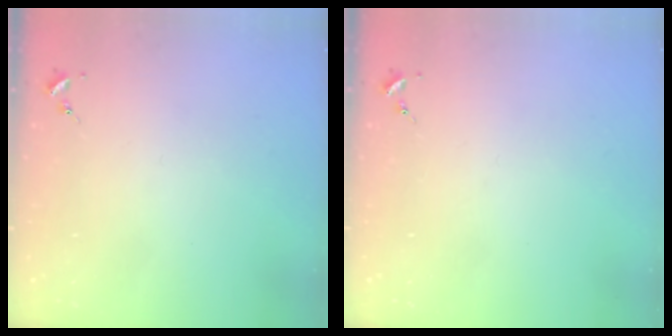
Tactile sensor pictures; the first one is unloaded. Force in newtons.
{"total": 0.0}